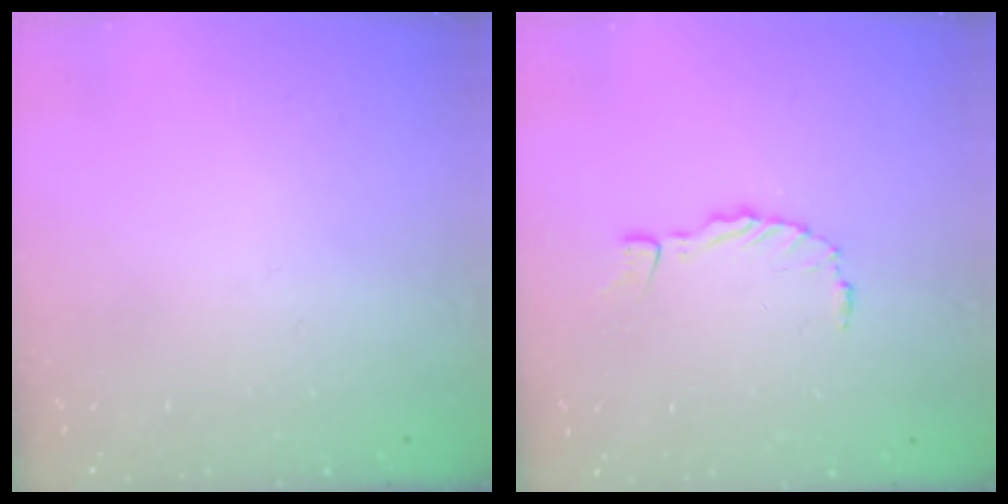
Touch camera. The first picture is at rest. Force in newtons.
{"total": 0.0}